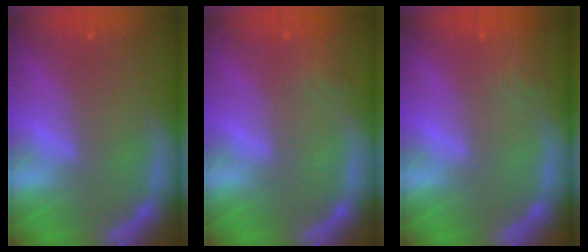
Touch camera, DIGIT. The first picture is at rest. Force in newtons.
{"total": 1.9}
{"total": 2.4}